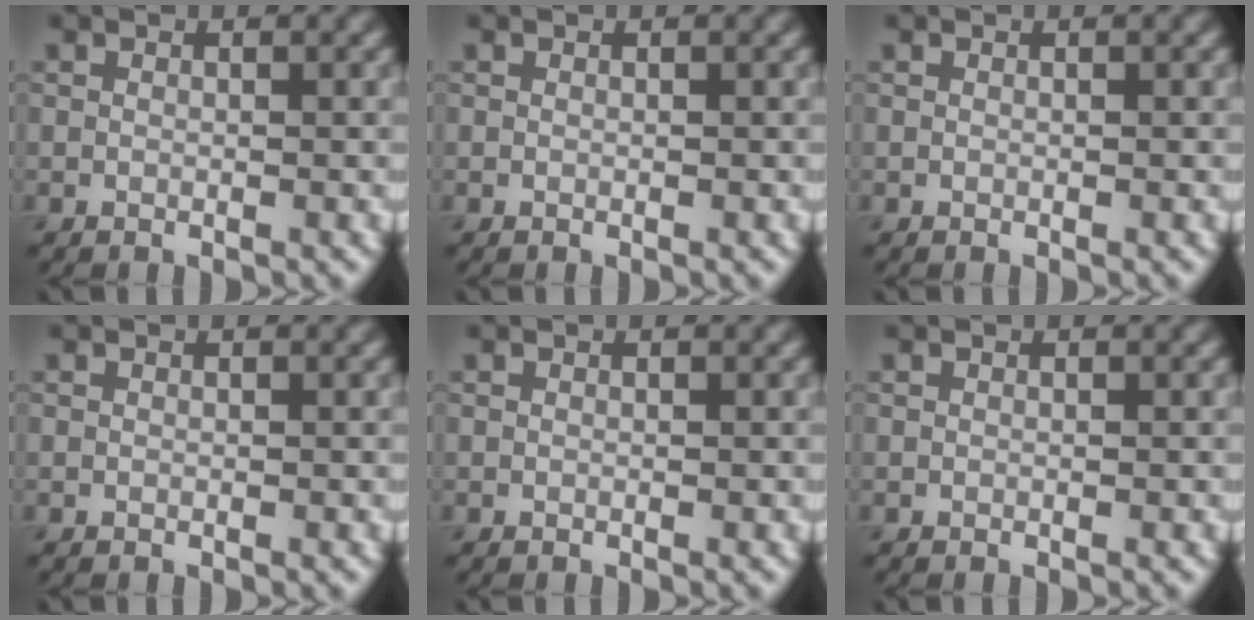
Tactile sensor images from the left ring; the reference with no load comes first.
{"total": 0.0}
{"total": 0.0}
{"total": 0.0}
{"total": 0.0}
{"total": 0.0}